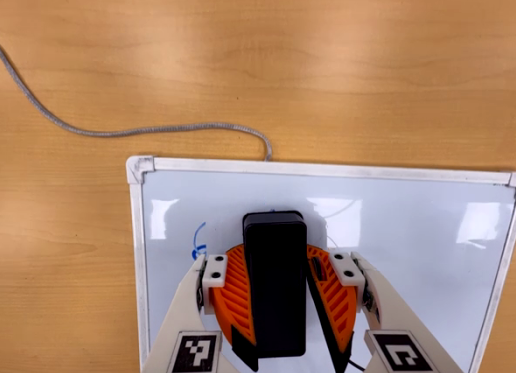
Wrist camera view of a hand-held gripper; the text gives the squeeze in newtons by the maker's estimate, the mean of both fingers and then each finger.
{"total": 12.2, "left": 14.1, "right": 10.4}